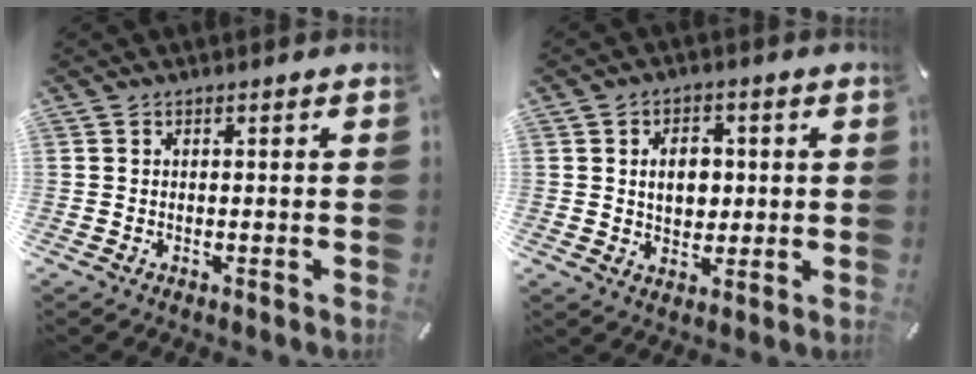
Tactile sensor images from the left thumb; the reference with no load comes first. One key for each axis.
{"total": 7.0, "fx": 0.7, "fy": 5.4, "fz": 4.4, "tx": -0.061, "ty": 0.000, "tz": 0.006}